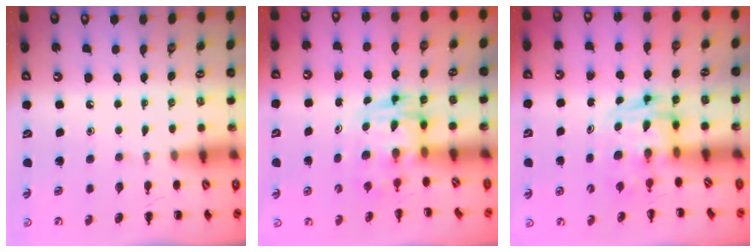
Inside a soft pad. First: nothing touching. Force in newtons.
{"total": 2.8, "press": 2.7, "slide": 0.5}
{"total": 2.9, "press": 2.9, "slide": 0.5}